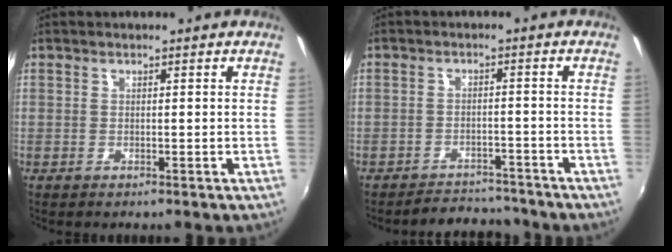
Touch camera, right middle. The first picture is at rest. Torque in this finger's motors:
{"motor_torque": [-2.14, 0.00, 0.10, 0.01]}